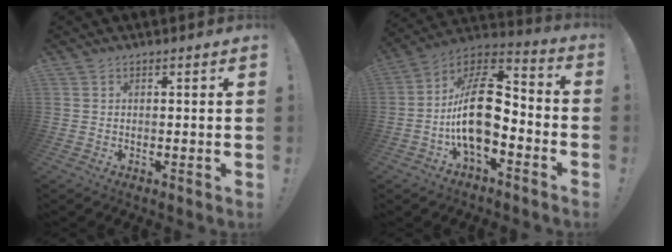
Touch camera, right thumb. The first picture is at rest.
{"total": 19.6, "force": [-2.9, 10.3, 16.5], "torque": [-0.298, 0.023, -0.044]}